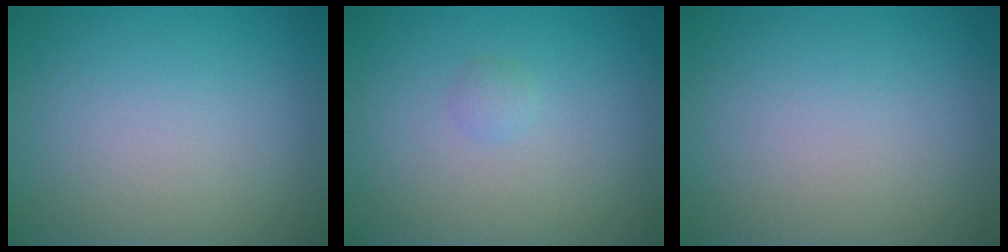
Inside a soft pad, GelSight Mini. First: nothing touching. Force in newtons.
{"total": 0.7, "press": 0.7, "slide": 0.0}
{"total": 0.0}